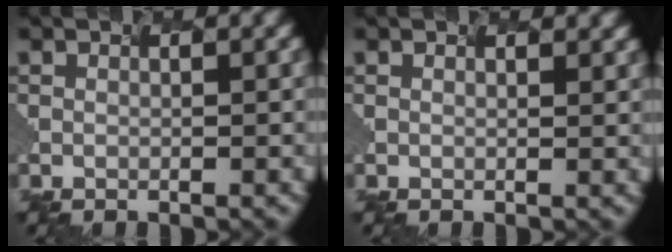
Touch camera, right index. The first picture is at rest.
{"total": 1.3, "force": [1.2, 0.5, 0.2], "torque": [0.009, 0.000, 0.003]}